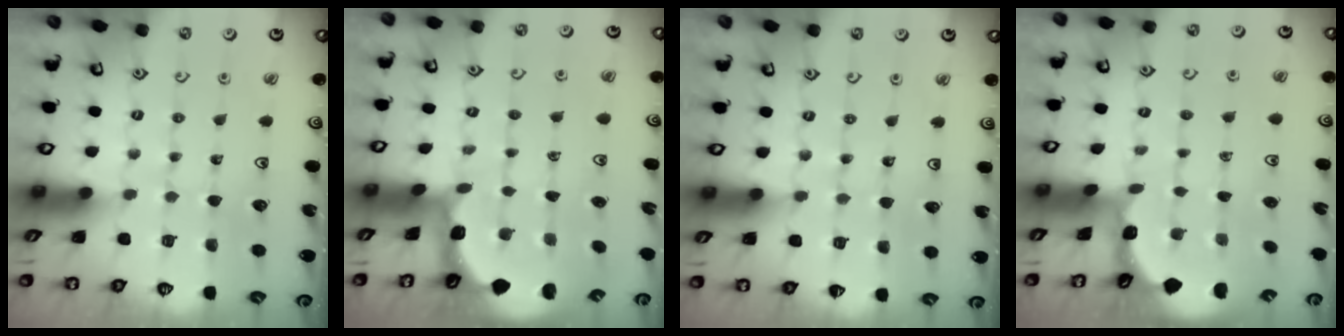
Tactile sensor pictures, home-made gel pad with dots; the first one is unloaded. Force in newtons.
{"total": 2.0, "press": 2.0, "slide": 0.3}
{"total": 2.1, "press": 2.1, "slide": 0.2}
{"total": 1.6, "press": 1.6, "slide": 0.2}